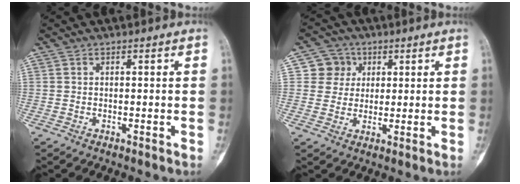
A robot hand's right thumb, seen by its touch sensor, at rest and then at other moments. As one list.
[{"total": 5.7, "force": [1.7, 5.4, 0.7], "torque": [0.019, 0.002, 0.024]}]